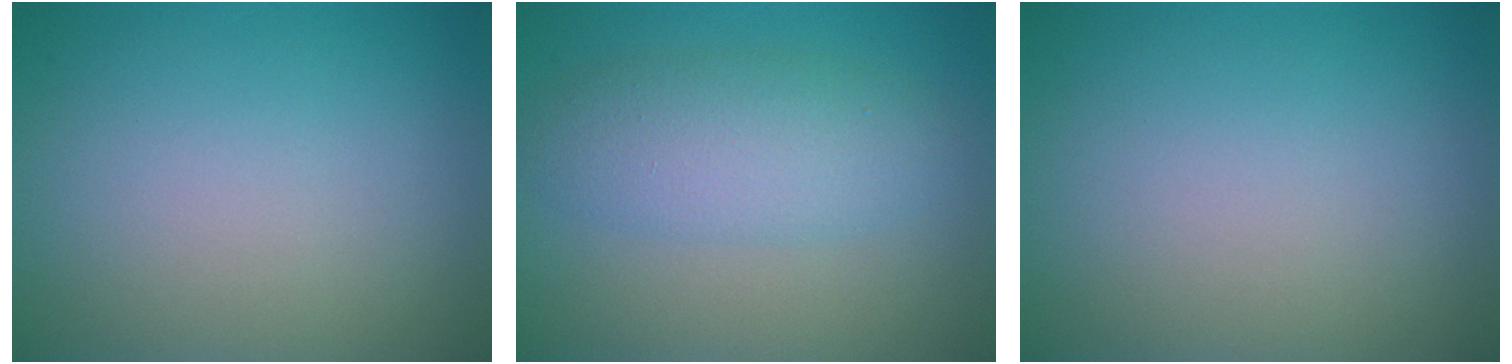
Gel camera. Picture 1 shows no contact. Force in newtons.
{"total": 4.6, "press": 4.6, "slide": 0.2}
{"total": 0.0}